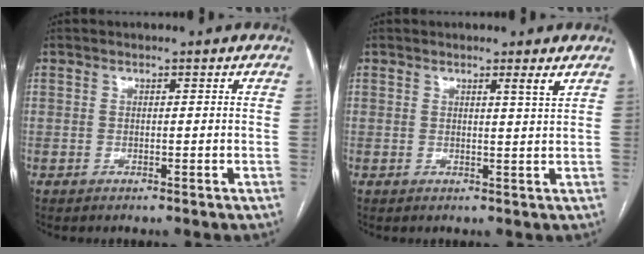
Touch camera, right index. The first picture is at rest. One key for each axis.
{"total": 1.8, "fx": 1.2, "fy": -0.6, "fz": 1.2, "tx": -0.027, "ty": -0.014, "tz": 0.020}